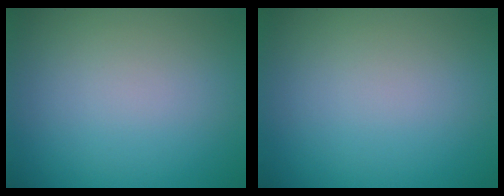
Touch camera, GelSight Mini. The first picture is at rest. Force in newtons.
{"total": 0.0}